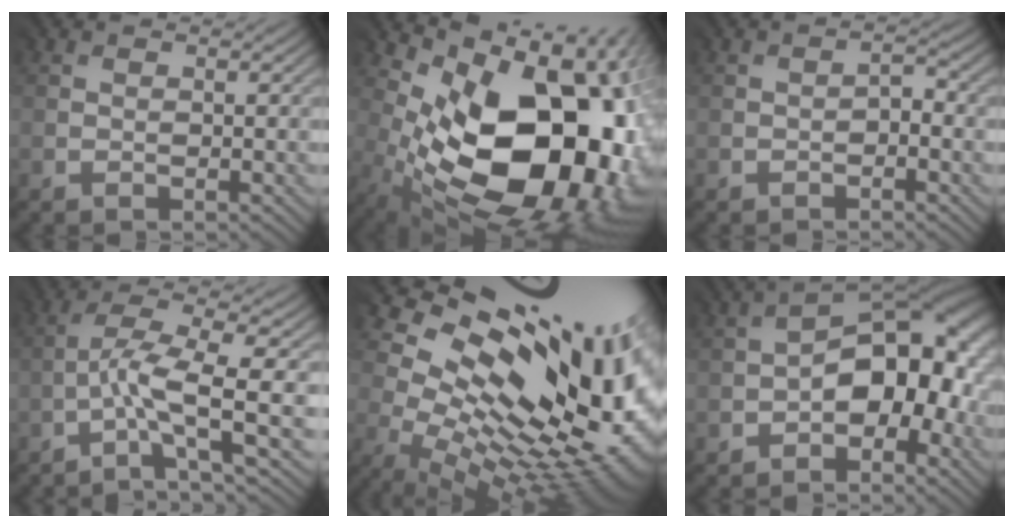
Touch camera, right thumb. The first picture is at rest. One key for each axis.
{"total": 18.3, "fx": -1.5, "fy": 10.9, "fz": 14.7, "tx": -0.222, "ty": -0.032, "tz": -0.006}
{"total": 1.3, "fx": -0.9, "fy": 0.4, "fz": 0.8, "tx": -0.010, "ty": 0.005, "tz": -0.015}
{"total": 7.1, "fx": -2.1, "fy": 1.1, "fz": 6.7, "tx": -0.118, "ty": 0.013, "tz": -0.050}
{"total": 18.9, "fx": 4.8, "fy": 10.6, "fz": 14.9, "tx": -0.233, "ty": -0.025, "tz": 0.121}
{"total": 12.4, "fx": -1.6, "fy": 7.2, "fz": 9.9, "tx": -0.133, "ty": 0.006, "tz": -0.028}